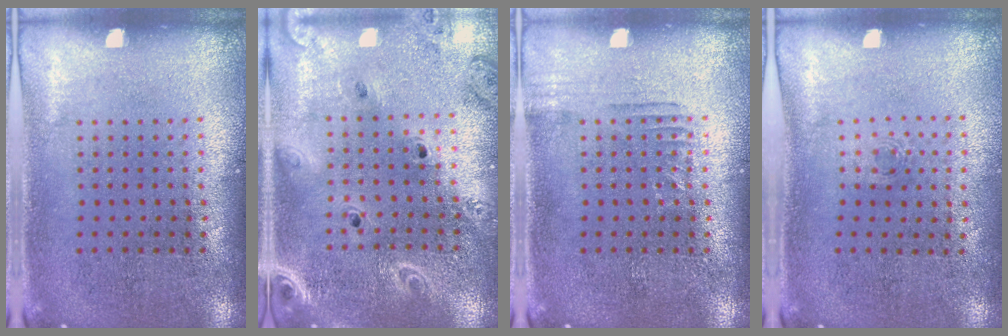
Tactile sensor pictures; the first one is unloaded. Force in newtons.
{"total": 2.0, "press": 1.9, "slide": 0.7}
{"total": 0.9, "press": 0.9, "slide": 0.2}
{"total": 0.5, "press": 0.3, "slide": 0.4}